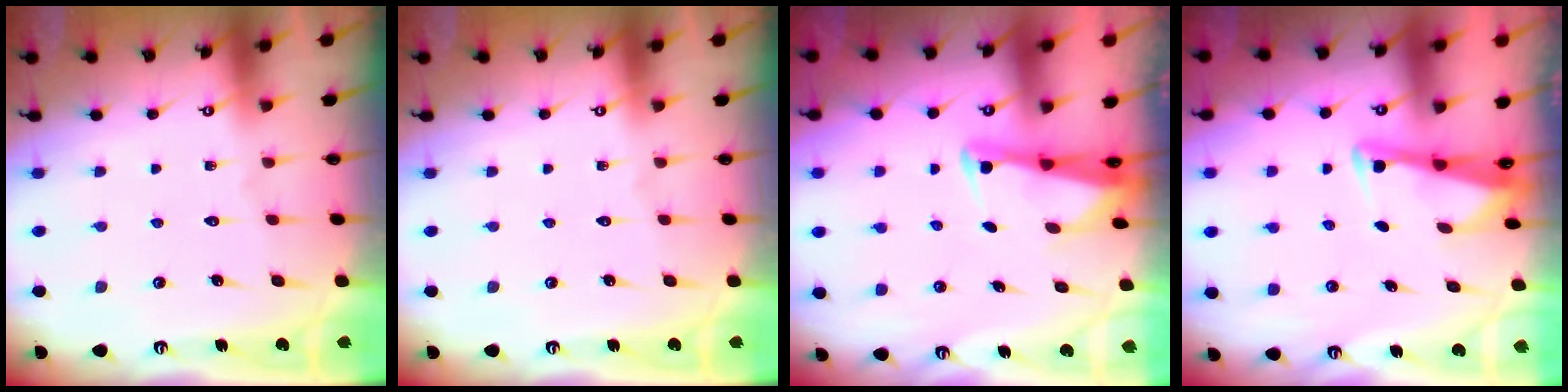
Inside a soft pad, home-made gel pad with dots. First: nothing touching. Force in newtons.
{"total": 0.0}
{"total": 2.4, "press": 2.4, "slide": 0.5}
{"total": 2.9, "press": 2.9, "slide": 0.4}